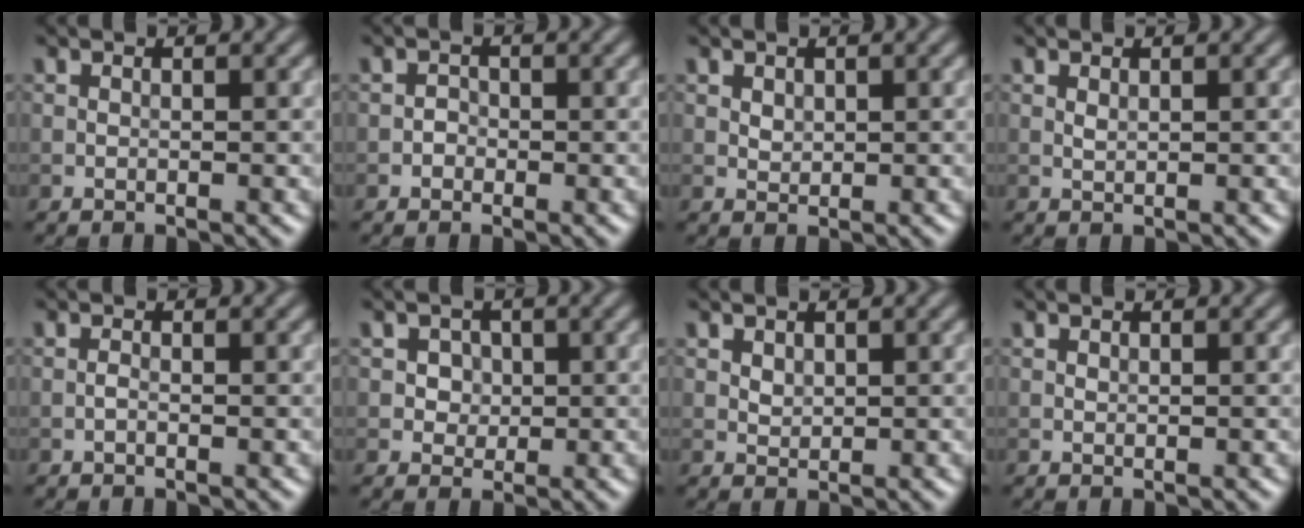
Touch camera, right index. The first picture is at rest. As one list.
[{"total": 0.9, "force": [-0.4, 0.7, 0.2], "torque": [0.002, 0.001, -0.008]}, {"total": 0.9, "force": [0.4, 0.7, 0.4], "torque": [-0.009, -0.002, 0.011]}, {"total": 0.5, "force": [0.3, 0.2, 0.4], "torque": [-0.011, -0.001, 0.006]}, {"total": 0.5, "force": [-0.3, 0.2, 0.4], "torque": [-0.010, 0.000, -0.007]}, {"total": 2.2, "force": [0.6, 1.9, 0.9], "torque": [-0.006, 0.001, 0.011]}, {"total": 0.9, "force": [0.5, 0.7, 0.5], "torque": [-0.010, -0.003, 0.012]}, {"total": 0.0}]